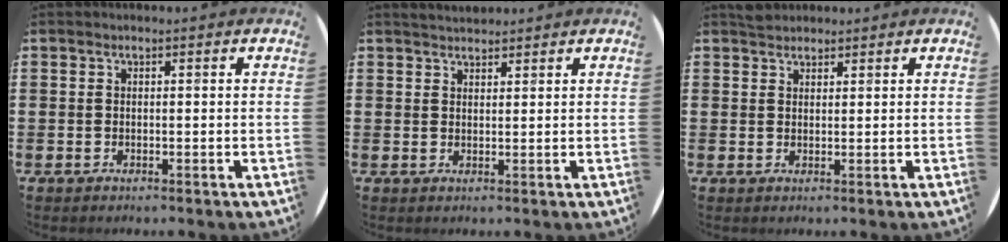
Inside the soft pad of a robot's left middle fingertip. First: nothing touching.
{"total": 2.0, "force": [1.9, 0.4, 0.1], "torque": [-0.005, 0.001, 0.037]}
{"total": 1.7, "force": [1.6, 0.6, 0.0], "torque": [0.006, 0.002, 0.030]}